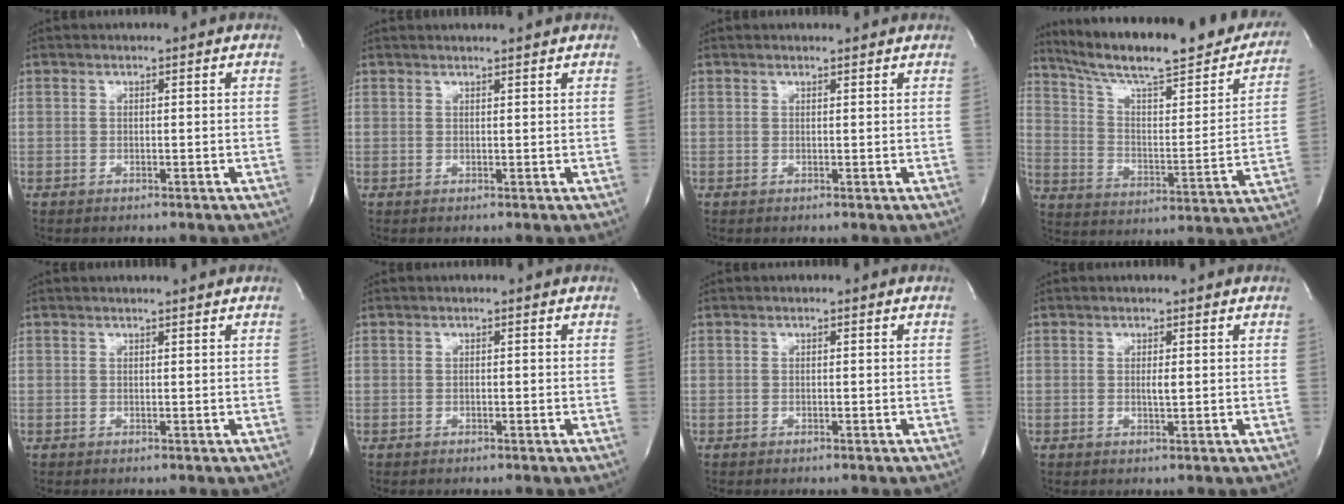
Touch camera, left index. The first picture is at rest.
{"total": 3.3, "force": [3.2, -0.2, 1.0], "torque": [-0.014, 0.009, 0.038]}
{"total": 2.3, "force": [2.3, 0.1, 0.4], "torque": [-0.011, 0.008, 0.027]}
{"total": 28.6, "force": [23.6, 4.7, 15.4], "torque": [-0.234, -0.030, 0.324]}
{"total": 2.1, "force": [2.0, -0.3, 0.5], "torque": [-0.008, 0.005, 0.025]}
{"total": 0.0}
{"total": 0.0}
{"total": 1.2, "force": [0.4, 0.1, 1.1], "torque": [-0.026, -0.002, 0.006]}